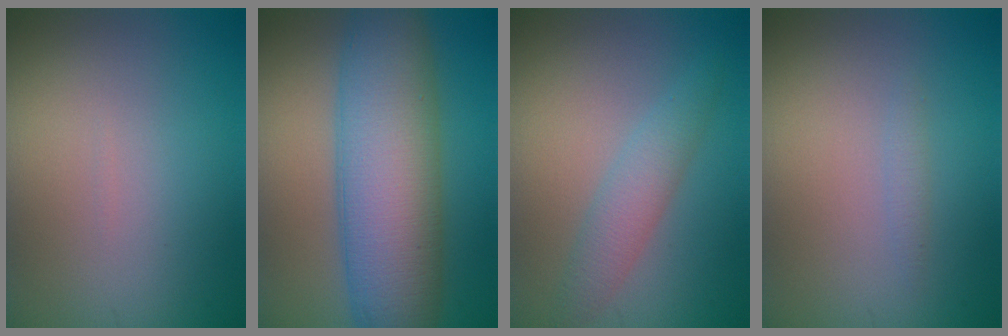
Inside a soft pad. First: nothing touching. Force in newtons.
{"total": 11.4, "press": 11.4, "slide": 0.1}
{"total": 2.8, "press": 2.8, "slide": 0.0}
{"total": 0.7, "press": 0.7, "slide": 0.1}